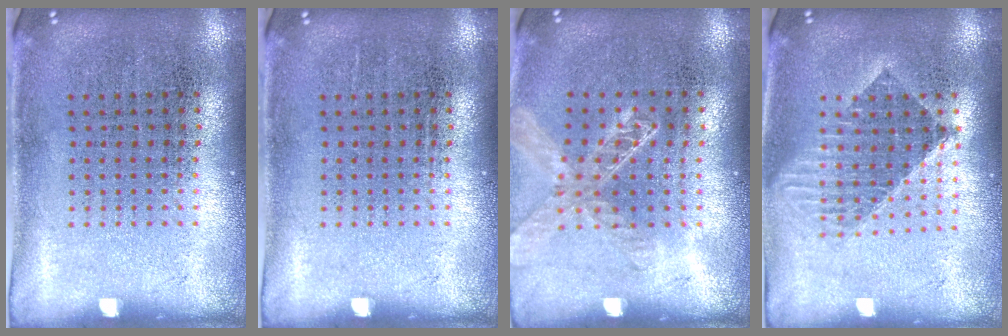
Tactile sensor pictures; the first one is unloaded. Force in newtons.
{"total": 0.0}
{"total": 1.3, "press": 1.3, "slide": 0.2}
{"total": 1.6, "press": 1.3, "slide": 0.9}